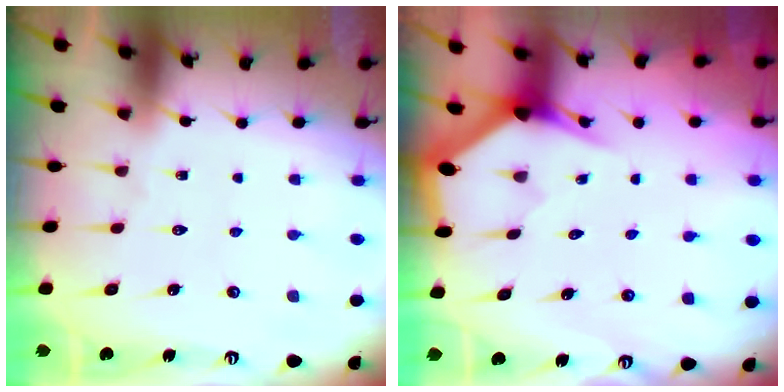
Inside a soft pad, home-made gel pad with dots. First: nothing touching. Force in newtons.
{"total": 3.0, "press": 3.0, "slide": 0.0}